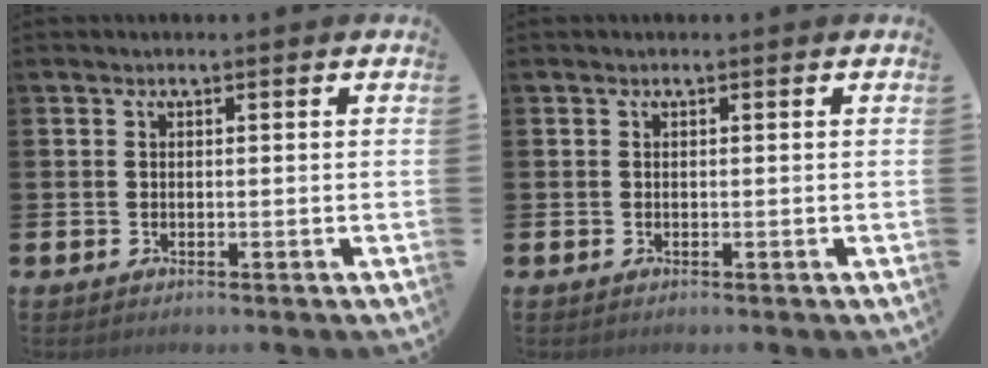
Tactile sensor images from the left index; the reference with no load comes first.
{"total": 0.0}